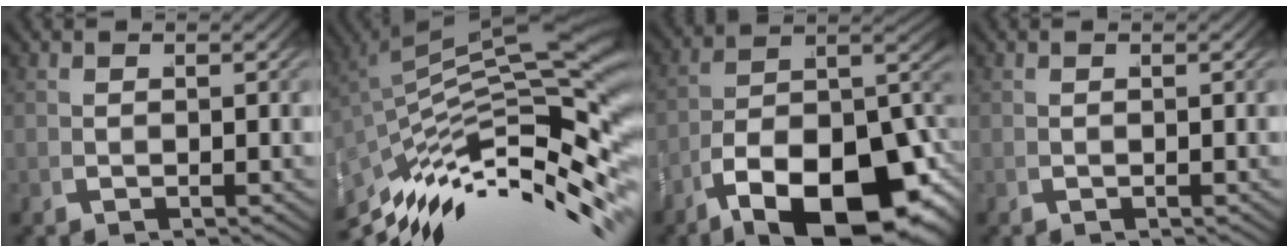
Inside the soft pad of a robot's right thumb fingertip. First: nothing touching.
{"total": 12.8, "force": [-3.2, 5.6, 11.1], "torque": [-0.161, 0.002, -0.037]}
{"total": 17.7, "force": [-4.3, 10.4, 13.6], "torque": [-0.237, -0.078, -0.028]}
{"total": 0.0}